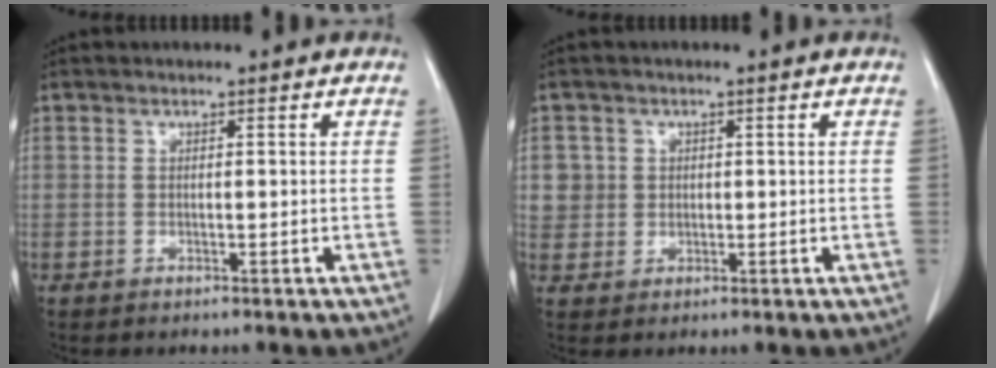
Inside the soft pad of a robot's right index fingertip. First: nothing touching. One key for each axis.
{"total": 3.3, "fx": 0.9, "fy": 3.2, "fz": 0.0, "tx": 0.019, "ty": 0.002, "tz": 0.015}